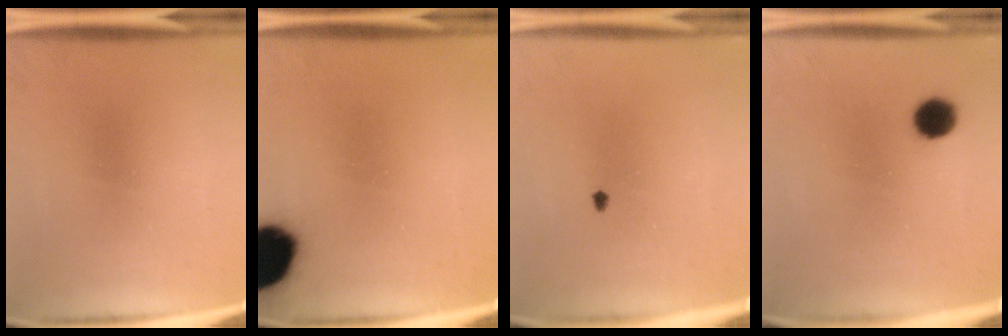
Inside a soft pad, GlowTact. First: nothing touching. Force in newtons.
{"total": 18.1}
{"total": 0.7}
{"total": 5.1}